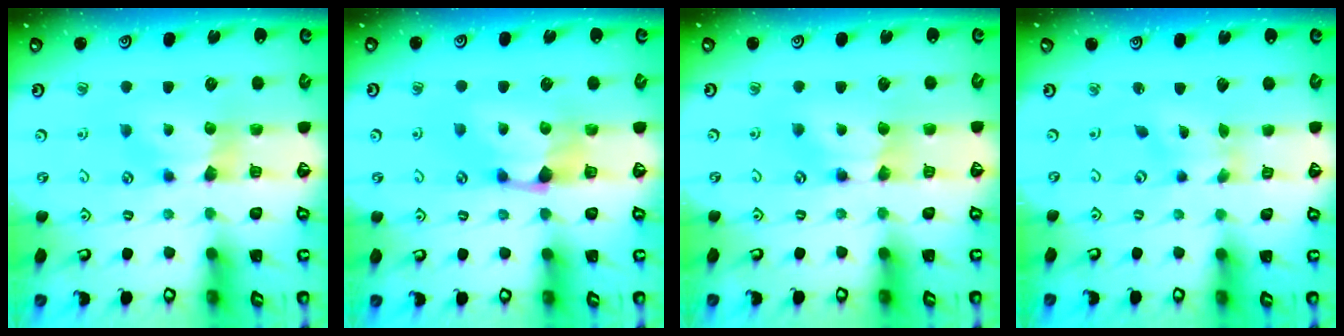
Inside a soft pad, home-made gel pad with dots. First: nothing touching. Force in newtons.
{"total": 2.1, "press": 1.6, "slide": 1.4}
{"total": 1.5, "press": 1.5, "slide": 0.1}
{"total": 1.2, "press": 0.3, "slide": 1.2}